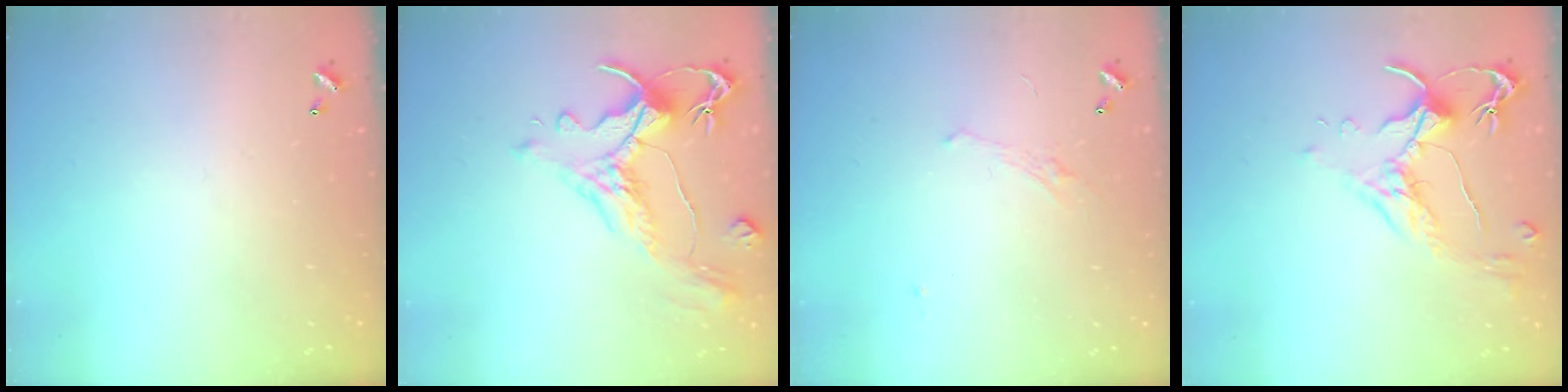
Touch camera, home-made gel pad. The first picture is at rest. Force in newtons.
{"total": 1.5, "press": 0.3, "slide": 1.5}
{"total": 1.6, "press": 1.4, "slide": 0.8}
{"total": 1.4, "press": 1.3, "slide": 0.6}